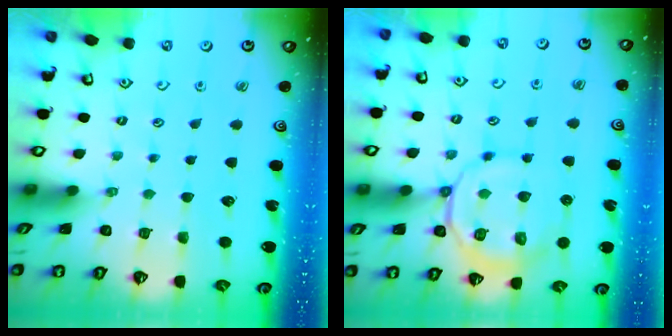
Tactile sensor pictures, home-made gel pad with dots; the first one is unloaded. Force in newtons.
{"total": 12.2, "press": 12.1, "slide": 1.3}